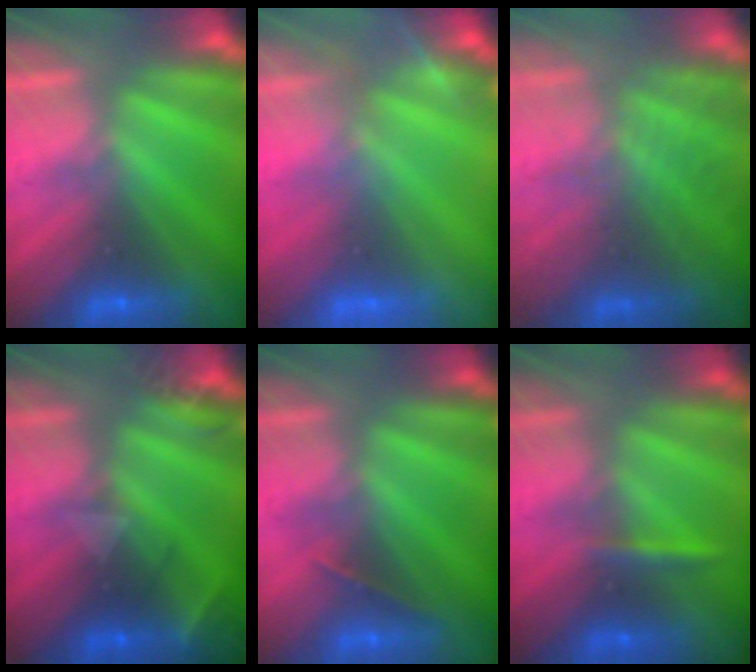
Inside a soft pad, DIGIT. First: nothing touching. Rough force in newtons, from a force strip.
{"total": 2.9}
{"total": 7.4}
{"total": 2.2}
{"total": 1.5}
{"total": 2.4}